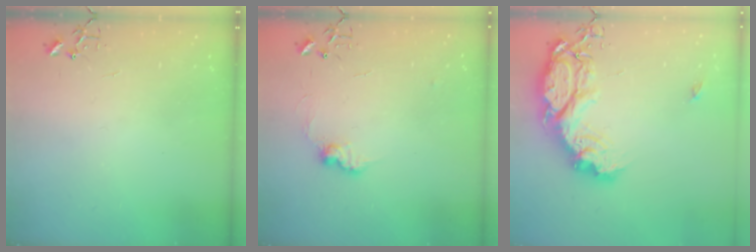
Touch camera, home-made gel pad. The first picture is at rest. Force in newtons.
{"total": 8.6, "press": 8.5, "slide": 0.4}
{"total": 21.3, "press": 21.2, "slide": 1.6}